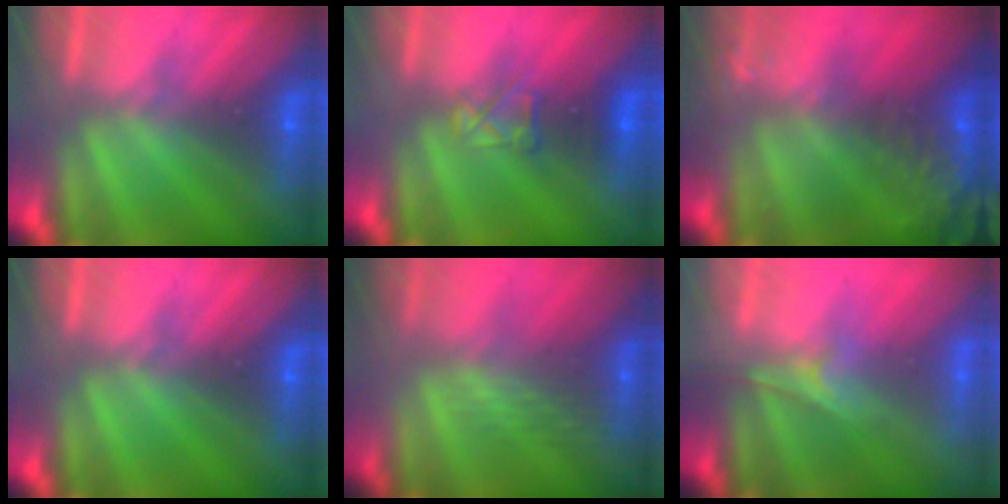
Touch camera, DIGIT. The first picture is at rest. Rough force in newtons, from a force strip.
{"total": 2.9}
{"total": 8.5}
{"total": 0.0}
{"total": 2.4}
{"total": 2.0}